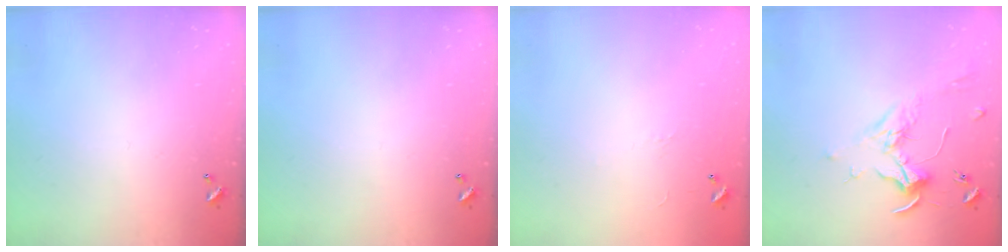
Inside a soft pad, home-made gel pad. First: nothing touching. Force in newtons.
{"total": 0.0}
{"total": 7.1, "press": 7.1, "slide": 0.8}
{"total": 1.8, "press": 1.6, "slide": 0.8}